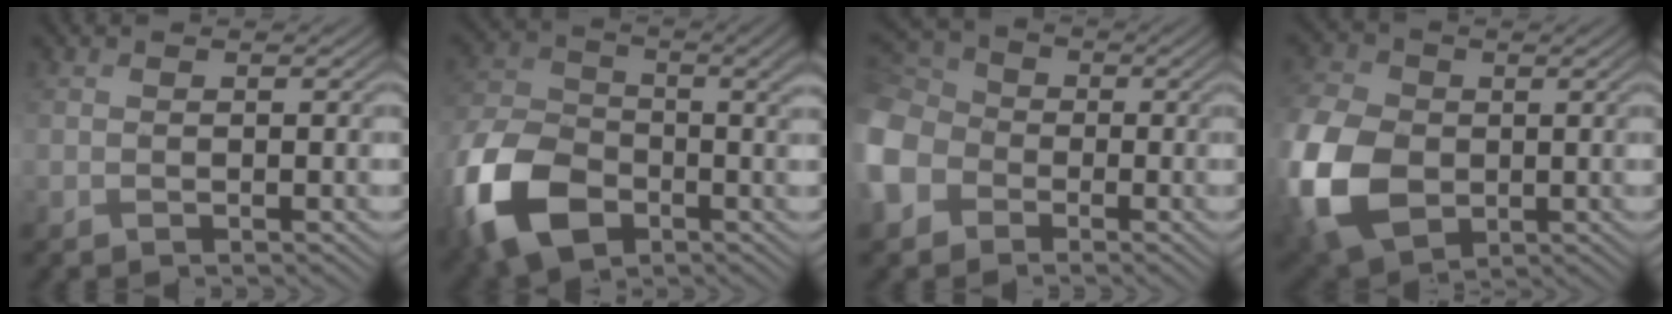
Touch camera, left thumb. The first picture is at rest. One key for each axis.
{"total": 15.0, "fx": -5.5, "fy": 9.7, "fz": 10.1, "tx": -0.265, "ty": -0.046, "tz": -0.105}
{"total": 10.2, "fx": -3.4, "fy": 8.3, "fz": 4.8, "tx": -0.176, "ty": -0.023, "tz": -0.079}
{"total": 14.4, "fx": -2.3, "fy": 10.6, "fz": 9.5, "tx": -0.289, "ty": -0.029, "tz": -0.051}